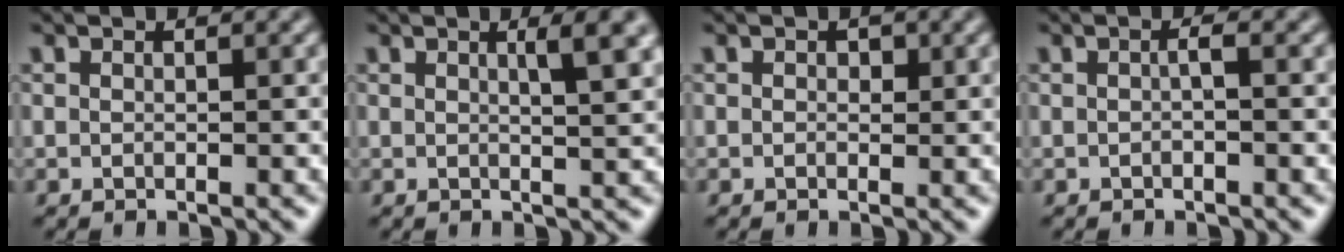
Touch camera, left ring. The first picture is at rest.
{"total": 3.4, "force": [1.2, 0.9, 3.0], "torque": [-0.028, 0.005, 0.015]}
{"total": 0.7, "force": [0.2, 0.6, 0.4], "torque": [-0.003, -0.003, 0.000]}
{"total": 0.8, "force": [-0.1, 0.1, 0.8], "torque": [-0.015, 0.002, -0.002]}